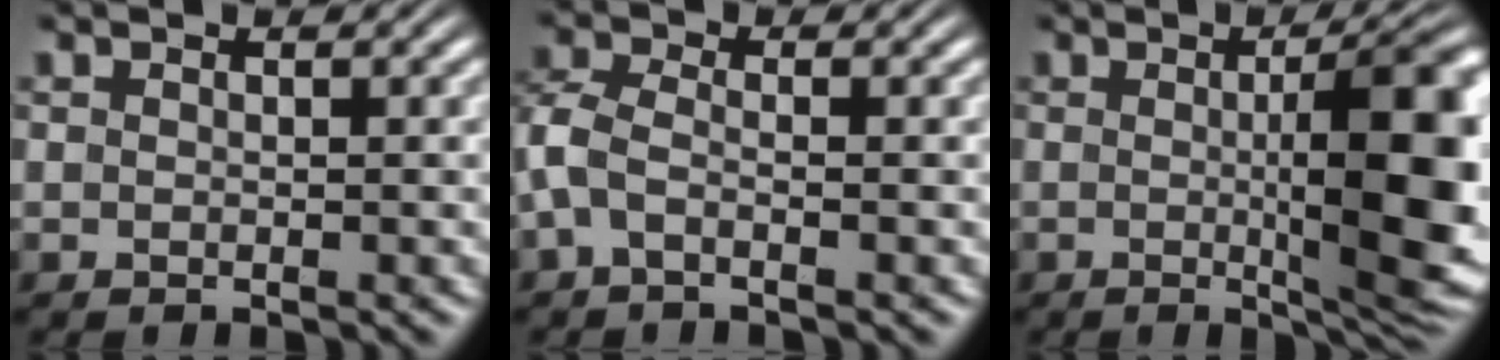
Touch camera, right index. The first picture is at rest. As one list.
[{"total": 3.4, "force": [-0.9, 2.4, 2.3], "torque": [-0.071, -0.014, -0.013]}, {"total": 11.8, "force": [-1.1, 3.2, 11.4], "torque": [-0.132, 0.004, -0.018]}]